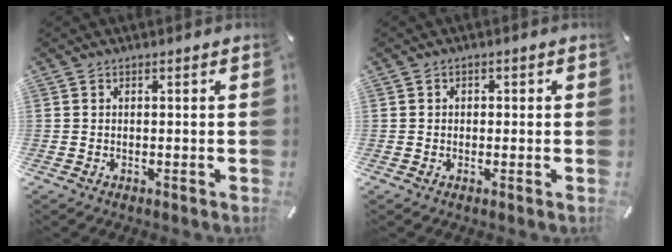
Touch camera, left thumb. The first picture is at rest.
{"total": 1.3, "force": [-0.3, 1.3, 0.2], "torque": [-0.005, 0.005, -0.010]}